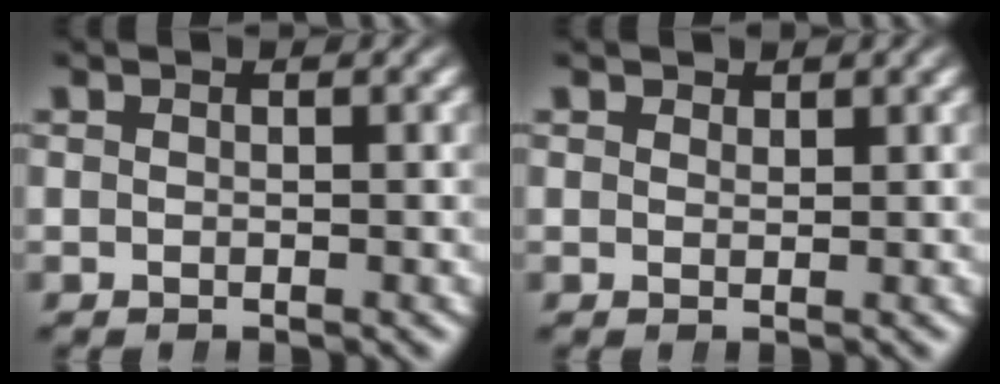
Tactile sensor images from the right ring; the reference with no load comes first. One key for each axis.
{"total": 0.7, "fx": 0.7, "fy": 0.2, "fz": -0.1, "tx": 0.012, "ty": -0.005, "tz": 0.021}